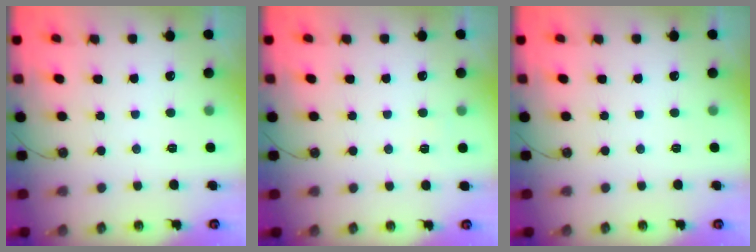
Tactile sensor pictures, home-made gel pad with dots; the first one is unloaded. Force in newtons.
{"total": 2.7, "press": 2.4, "slide": 1.3}
{"total": 0.0}